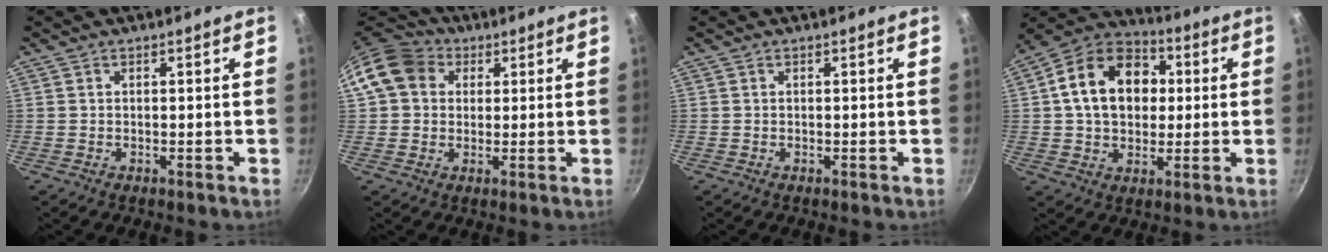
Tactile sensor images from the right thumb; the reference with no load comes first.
{"total": 11.0, "force": [3.2, 9.1, 5.2], "torque": [-0.072, 0.021, 0.042]}
{"total": 0.0}
{"total": 17.3, "force": [2.6, 13.0, 11.1], "torque": [-0.158, 0.025, 0.031]}